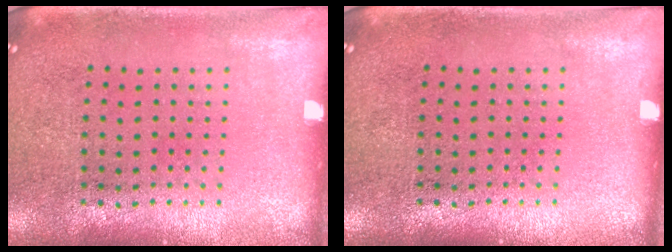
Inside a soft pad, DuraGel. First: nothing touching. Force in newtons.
{"total": 0.0}